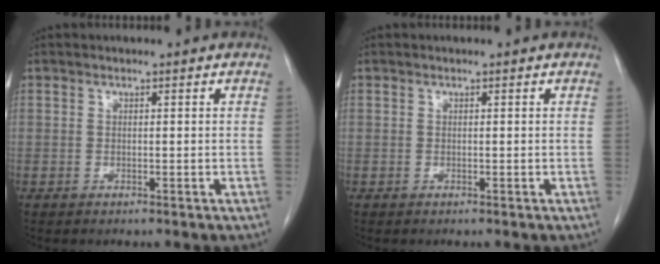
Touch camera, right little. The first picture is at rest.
{"total": 0.0}